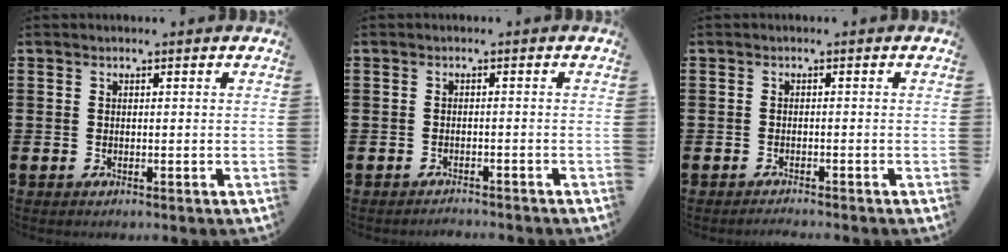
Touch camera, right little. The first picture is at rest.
{"total": 1.0, "force": [-1.0, -0.1, 0.0], "torque": [-0.002, 0.001, -0.021]}
{"total": 0.8, "force": [-0.8, -0.1, 0.1], "torque": [-0.002, -0.001, -0.016]}